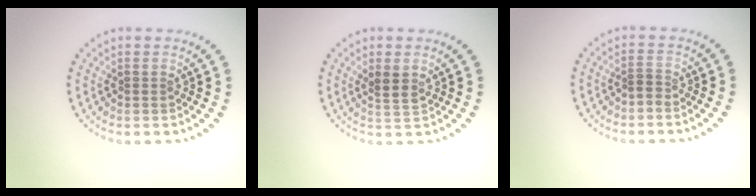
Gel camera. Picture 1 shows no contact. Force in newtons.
{"total": 1.7, "press": 1.5, "slide": 0.8}
{"total": 0.6, "press": 0.4, "slide": 0.5}